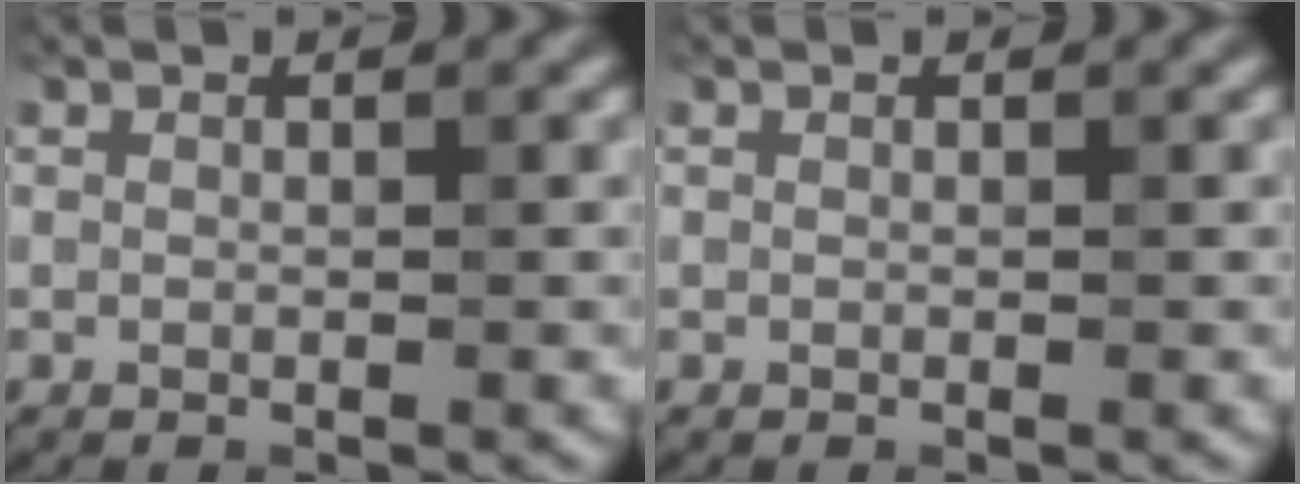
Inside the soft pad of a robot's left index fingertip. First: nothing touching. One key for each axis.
{"total": 0.0}